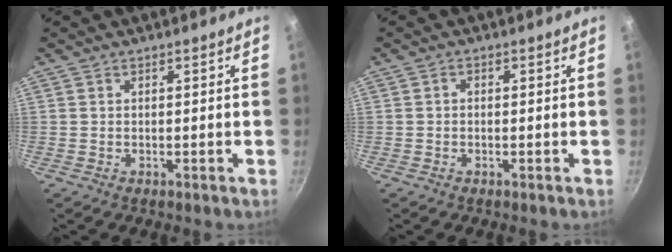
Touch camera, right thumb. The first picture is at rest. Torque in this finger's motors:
{"motor_torque": [-0.11, -0.06, 0.05, 0.00, 0.00]}